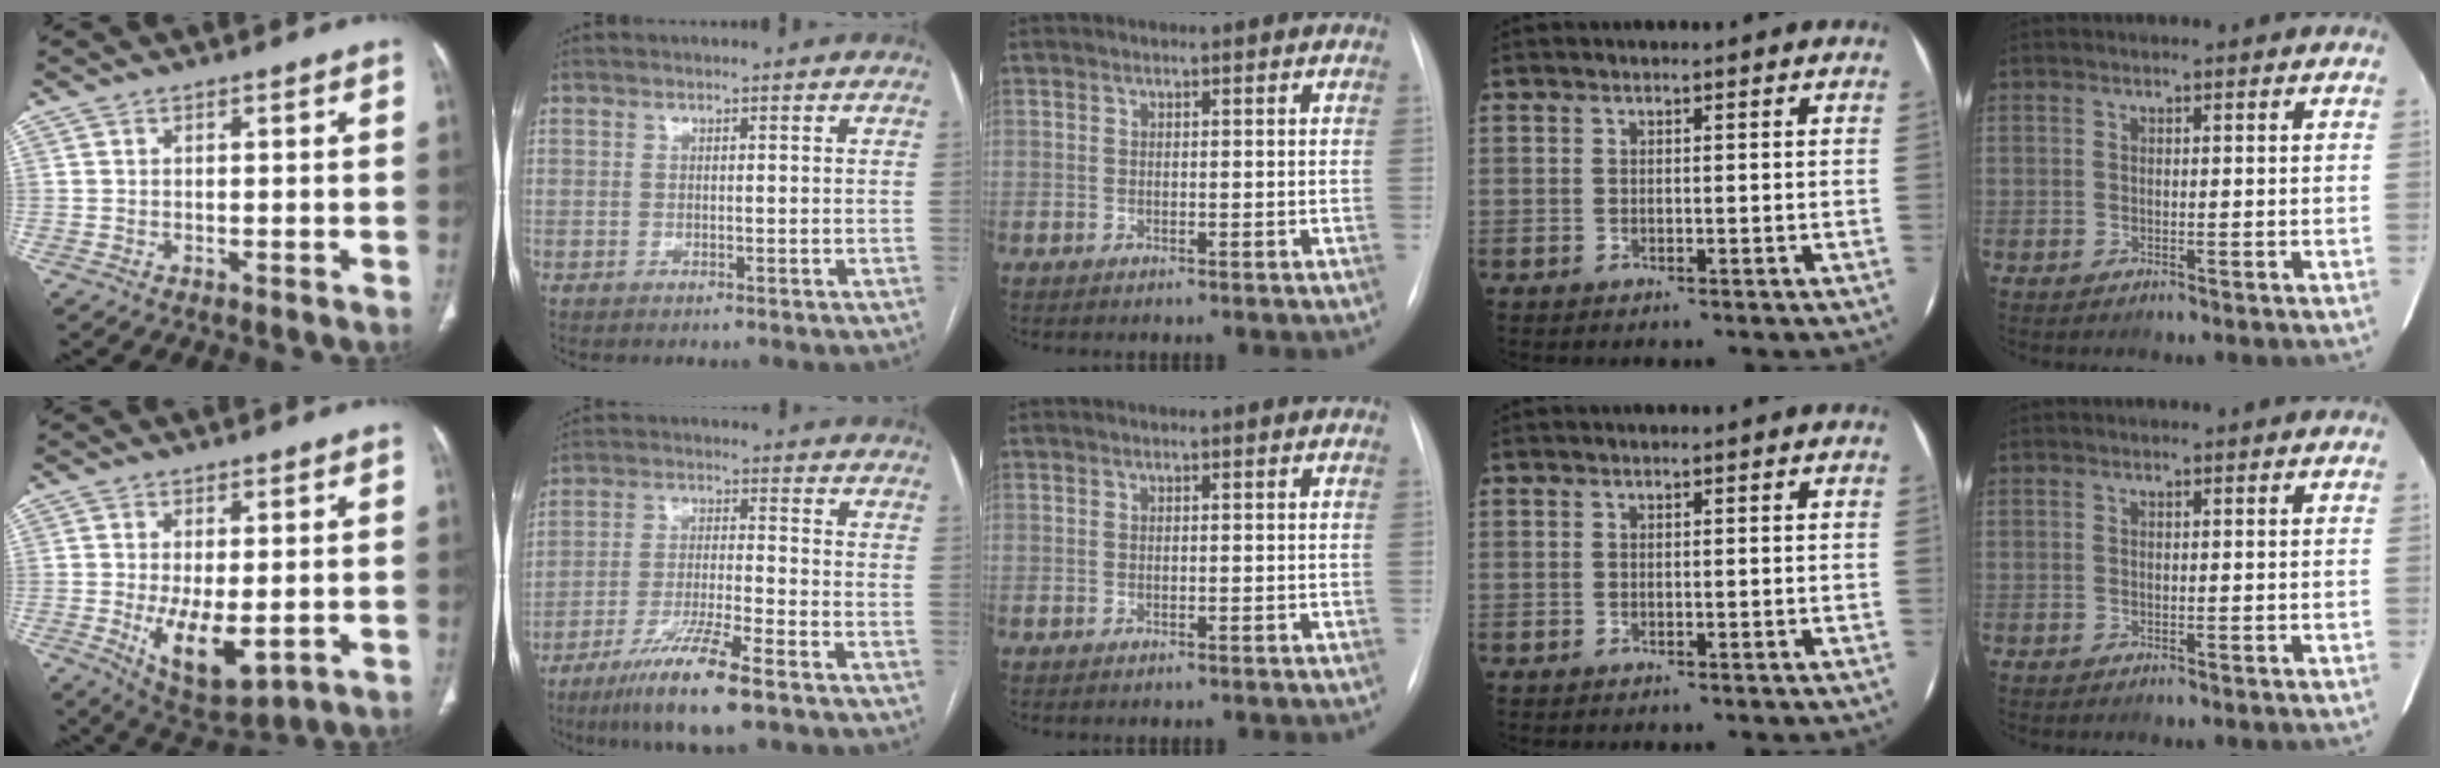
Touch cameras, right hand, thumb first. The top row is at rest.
{"thumb": {"total": 10.5, "force": [-2.0, 4.8, 9.2], "torque": [-0.145, -0.024, -0.017]}, "index": {"total": 11.1, "force": [-7.3, 0.4, 8.4], "torque": [-0.163, -0.029, -0.131]}}